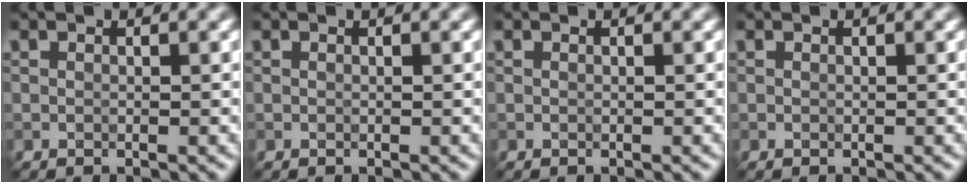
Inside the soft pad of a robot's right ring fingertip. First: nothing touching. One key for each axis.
{"total": 0.0}
{"total": 0.0}
{"total": 0.0}